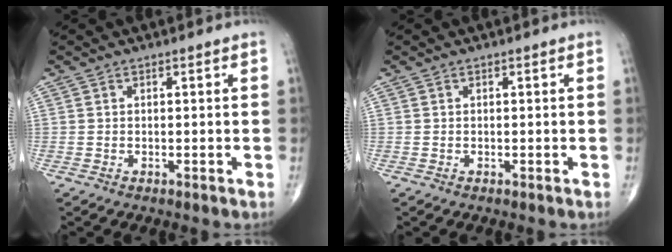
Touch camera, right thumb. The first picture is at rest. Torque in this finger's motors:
{"motor_torque": [-0.02, -0.02, 0.01, 0.02, 0.00]}